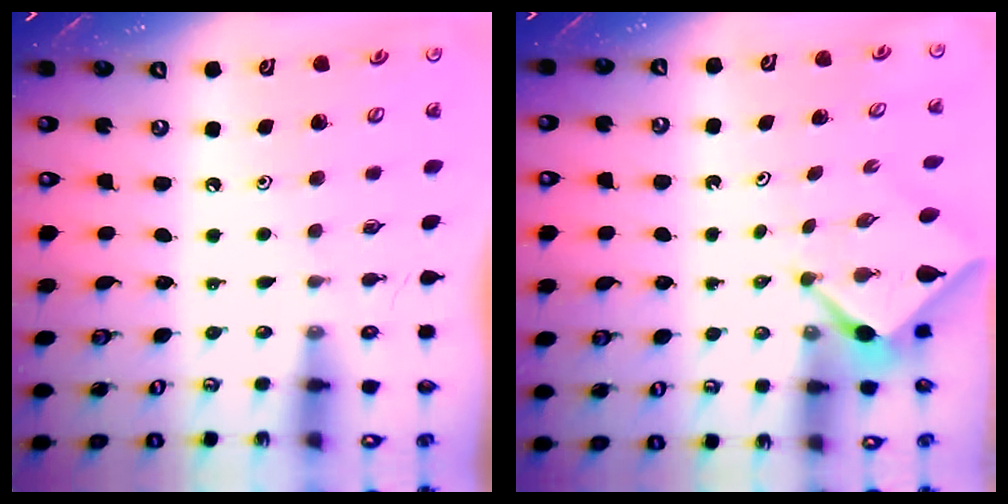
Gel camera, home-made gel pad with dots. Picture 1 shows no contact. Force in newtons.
{"total": 2.2, "press": 2.2, "slide": 0.3}